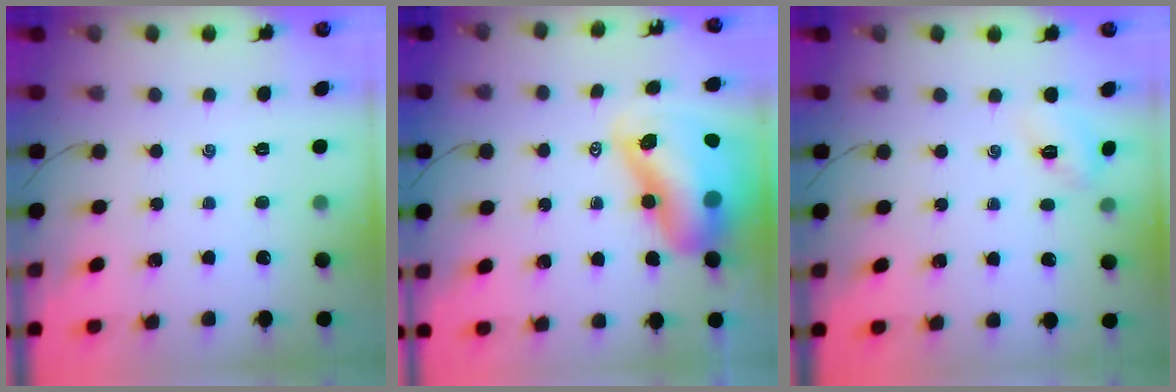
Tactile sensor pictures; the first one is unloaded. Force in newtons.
{"total": 17.5, "press": 16.9, "slide": 4.7}
{"total": 5.9, "press": 5.7, "slide": 1.5}